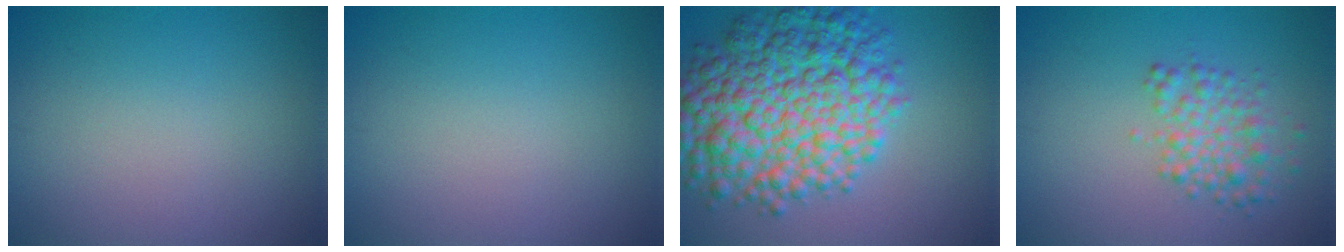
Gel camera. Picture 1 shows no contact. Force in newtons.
{"total": 0.0}
{"total": 11.0, "press": 11.0, "slide": 0.1}
{"total": 3.1, "press": 3.1, "slide": 0.0}